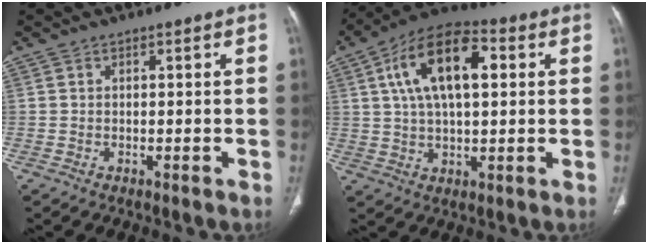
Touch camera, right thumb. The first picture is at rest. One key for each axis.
{"total": 16.1, "fx": 4.3, "fy": 7.7, "fz": 13.4, "tx": -0.227, "ty": 0.016, "tz": 0.068}